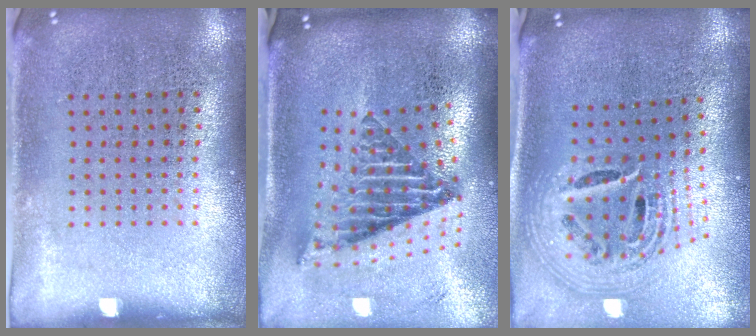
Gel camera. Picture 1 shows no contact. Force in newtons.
{"total": 2.9, "press": 1.8, "slide": 2.3}
{"total": 2.8, "press": 1.9, "slide": 2.0}